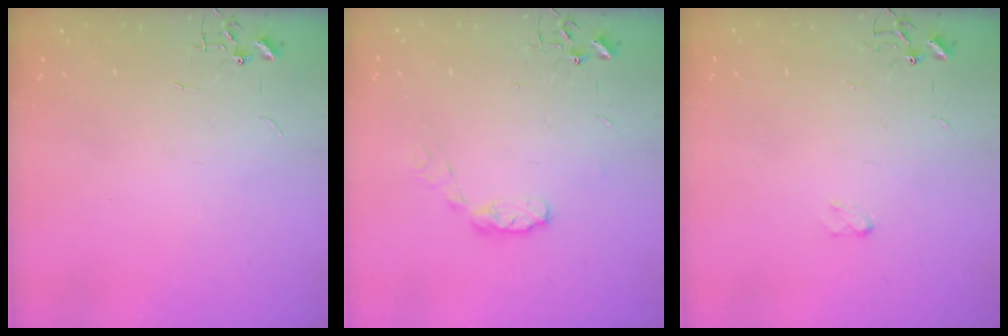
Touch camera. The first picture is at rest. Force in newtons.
{"total": 6.5, "press": 6.5, "slide": 0.5}
{"total": 2.9, "press": 2.8, "slide": 0.4}